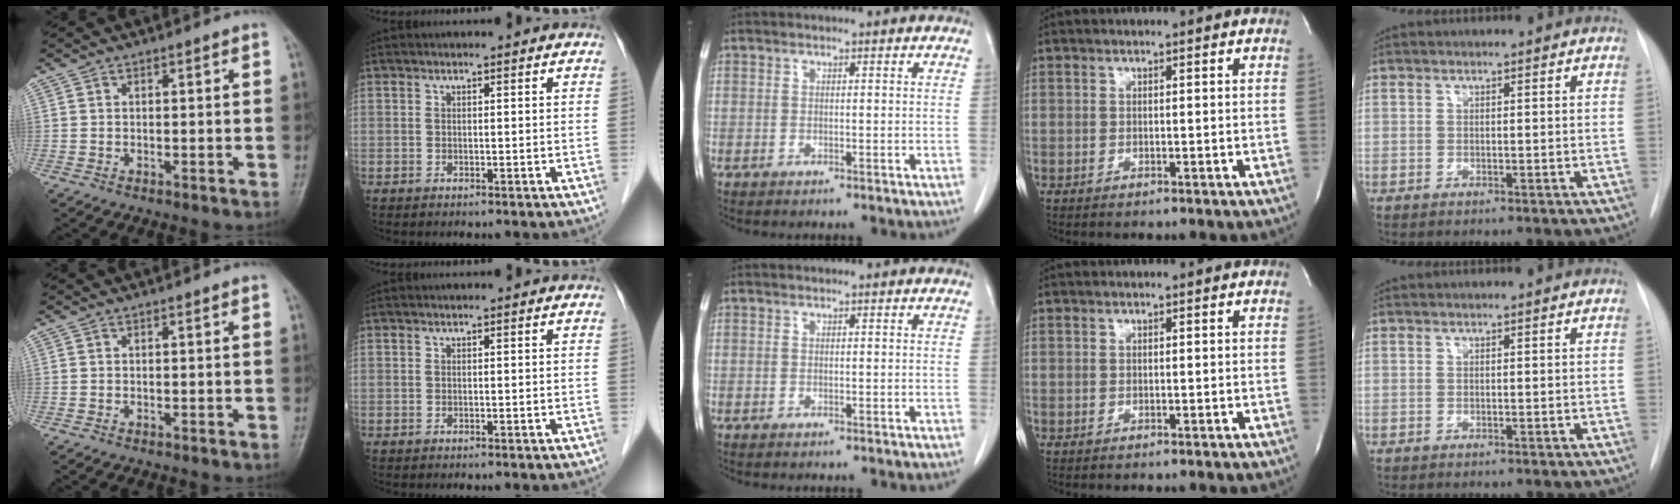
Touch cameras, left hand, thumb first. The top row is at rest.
{}